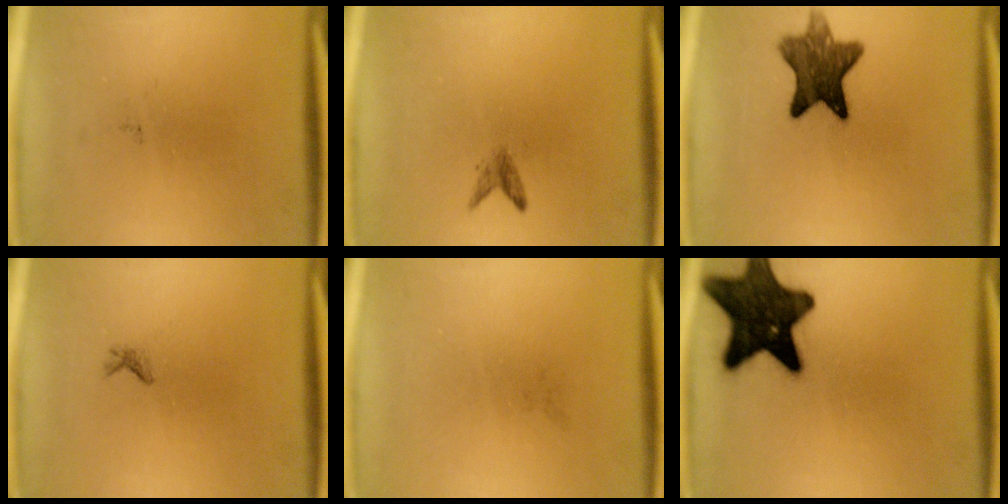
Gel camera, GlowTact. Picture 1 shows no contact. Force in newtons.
{"total": 1.3}
{"total": 9.5}
{"total": 0.6}
{"total": 0.0}
{"total": 15.8}